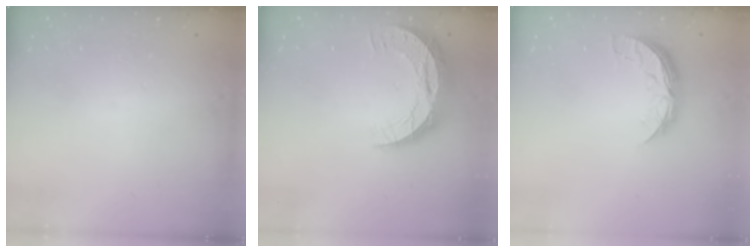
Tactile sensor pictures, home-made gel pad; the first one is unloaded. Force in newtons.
{"total": 10.4, "press": 10.4, "slide": 0.6}
{"total": 8.0, "press": 8.0, "slide": 0.6}